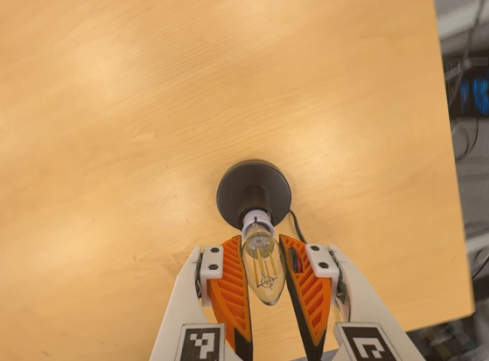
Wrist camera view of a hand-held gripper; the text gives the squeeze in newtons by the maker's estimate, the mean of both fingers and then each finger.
{"total": 11.0, "left": 9.9, "right": 12.2}